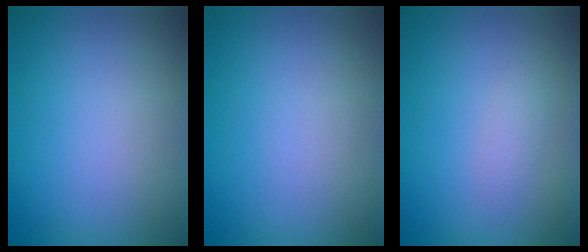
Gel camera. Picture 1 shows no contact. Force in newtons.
{"total": 0.0}
{"total": 0.9, "press": 0.9, "slide": 0.0}